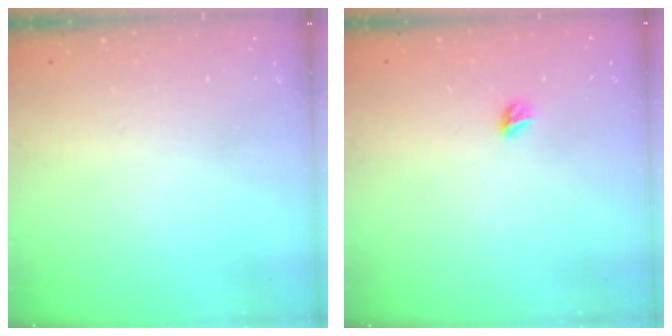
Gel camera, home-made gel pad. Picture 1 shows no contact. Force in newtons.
{"total": 5.1, "press": 5.1, "slide": 0.5}